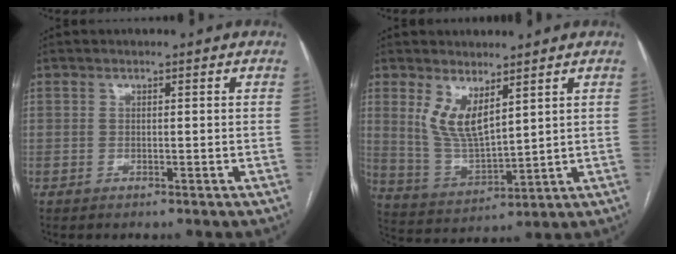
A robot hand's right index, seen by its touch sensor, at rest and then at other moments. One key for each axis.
{"total": 7.8, "fx": 4.1, "fy": 2.6, "fz": 6.0, "tx": -0.125, "ty": -0.011, "tz": 0.094}